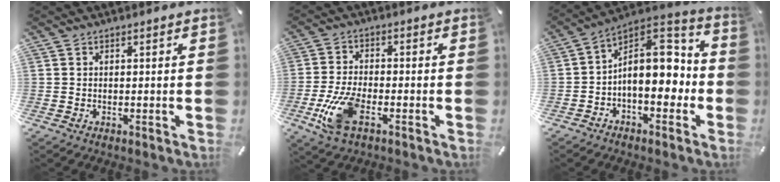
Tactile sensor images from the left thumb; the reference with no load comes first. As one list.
[{"total": 10.4, "force": [-3.8, 5.0, 8.3], "torque": [-0.178, 0.001, -0.066]}, {"total": 14.9, "force": [-0.9, 9.1, 11.8], "torque": [-0.162, 0.000, -0.016]}]